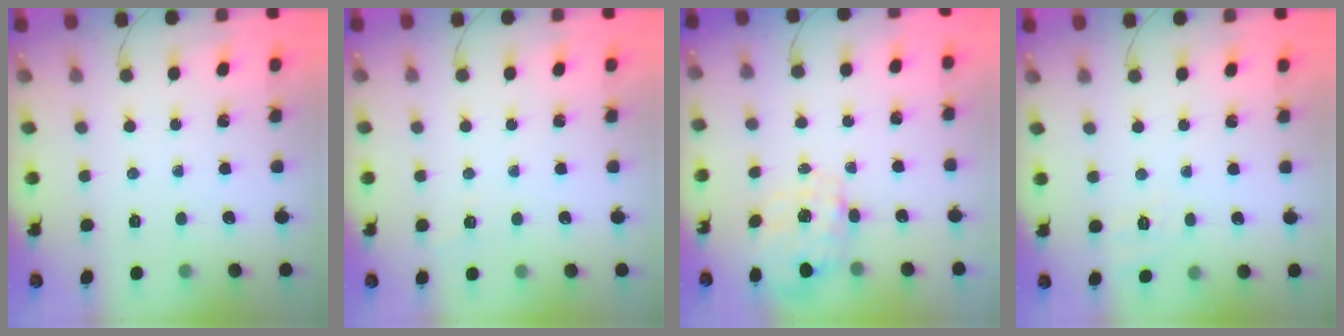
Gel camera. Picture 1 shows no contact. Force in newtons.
{"total": 1.9, "press": 1.3, "slide": 1.4}
{"total": 2.7, "press": 2.6, "slide": 0.8}
{"total": 7.9, "press": 7.6, "slide": 2.3}